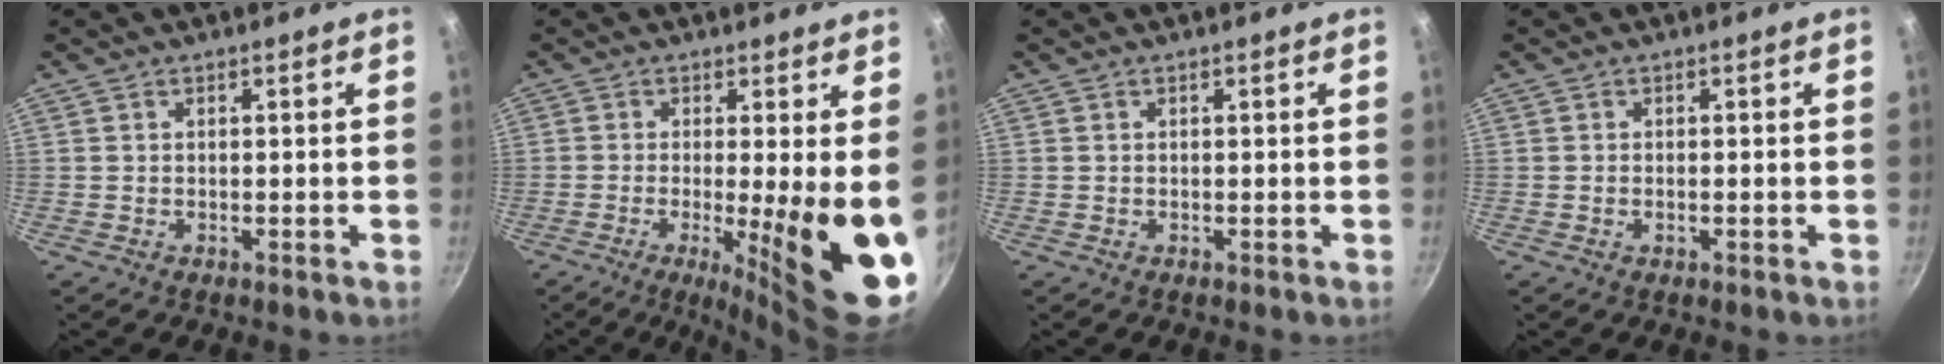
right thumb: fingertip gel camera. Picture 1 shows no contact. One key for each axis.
{"total": 14.3, "fx": -1.7, "fy": 2.4, "fz": 14.0, "tx": -0.180, "ty": -0.028, "tz": -0.017}
{"total": 0.0}
{"total": 0.7, "fx": -0.2, "fy": 0.3, "fz": 0.5, "tx": -0.011, "ty": 0.002, "tz": -0.003}